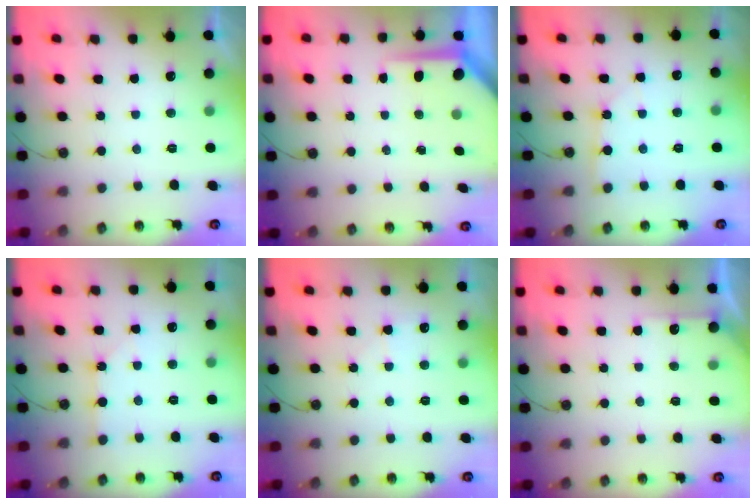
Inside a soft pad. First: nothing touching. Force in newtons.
{"total": 5.6, "press": 5.6, "slide": 0.3}
{"total": 2.3, "press": 2.3, "slide": 0.3}
{"total": 1.1, "press": 1.1, "slide": 0.2}
{"total": 4.8, "press": 4.7, "slide": 0.7}
{"total": 6.3, "press": 6.3, "slide": 0.4}